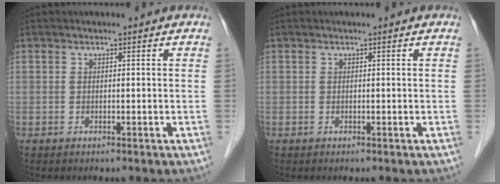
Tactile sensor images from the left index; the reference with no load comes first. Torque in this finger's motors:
{"motor_torque": [-0.02, 0.02, 0.01, 0.00]}